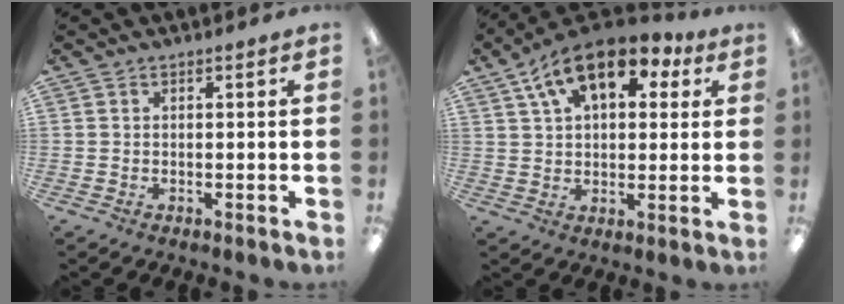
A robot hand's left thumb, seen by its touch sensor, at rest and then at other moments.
{"total": 14.5, "force": [7.5, 7.8, 9.7], "torque": [-0.153, -0.016, 0.130]}